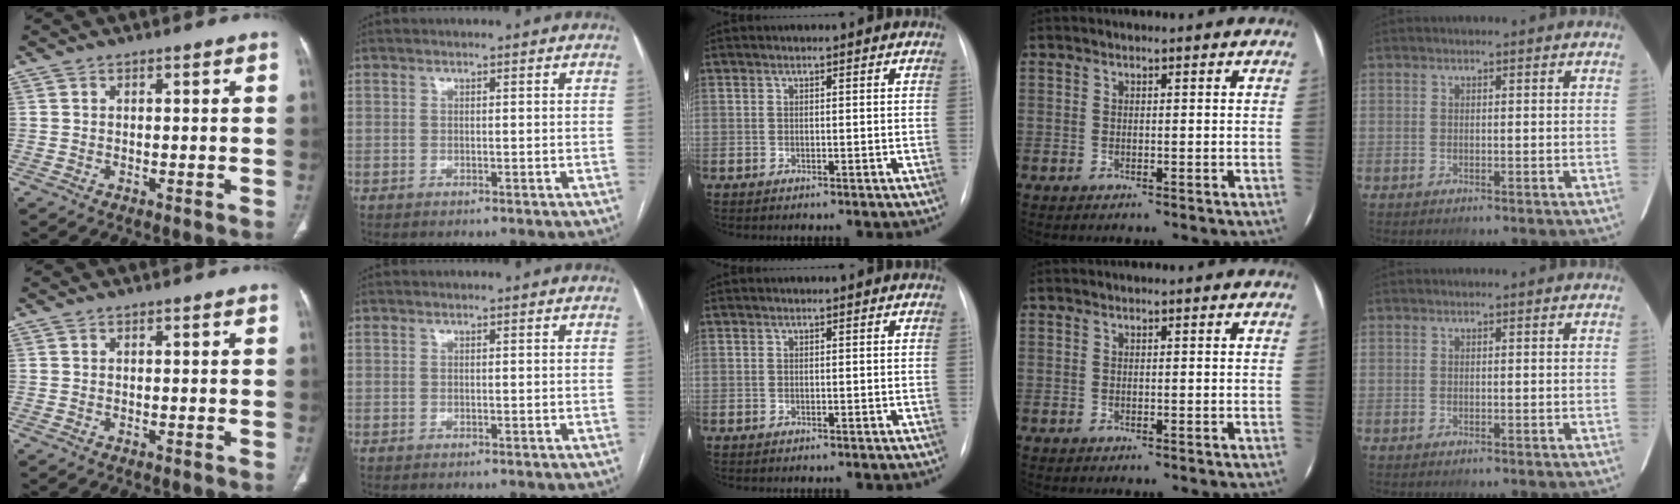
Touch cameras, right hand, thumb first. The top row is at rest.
{}